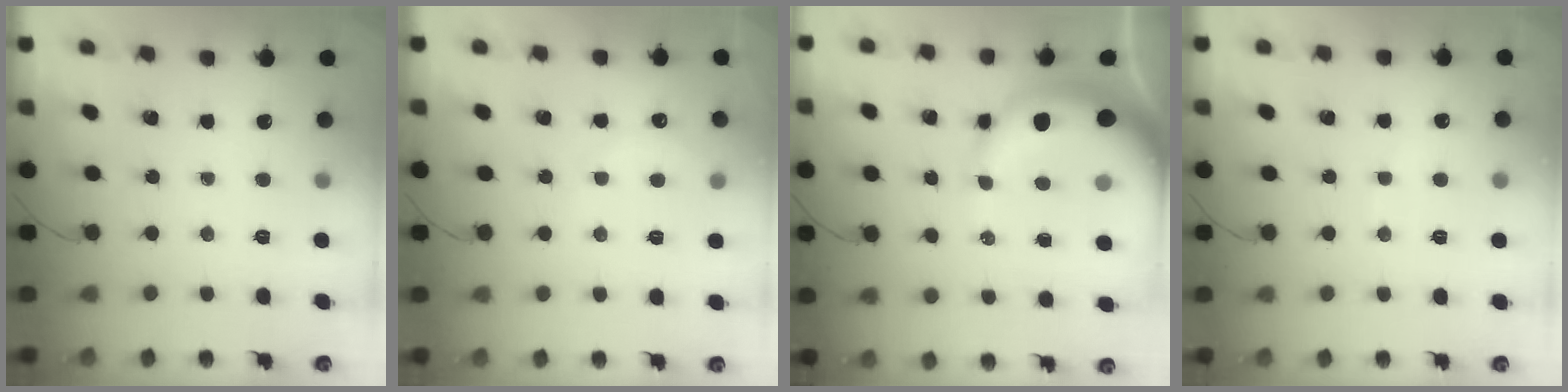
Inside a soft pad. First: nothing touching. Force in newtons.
{"total": 5.9, "press": 5.8, "slide": 1.0}
{"total": 12.2, "press": 11.9, "slide": 2.5}
{"total": 2.7, "press": 2.7, "slide": 0.7}